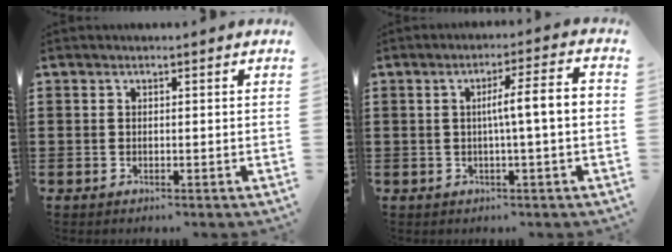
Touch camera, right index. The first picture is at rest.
{"total": 5.6, "force": [-0.1, 0.3, 5.6], "torque": [-0.095, -0.002, -0.011]}